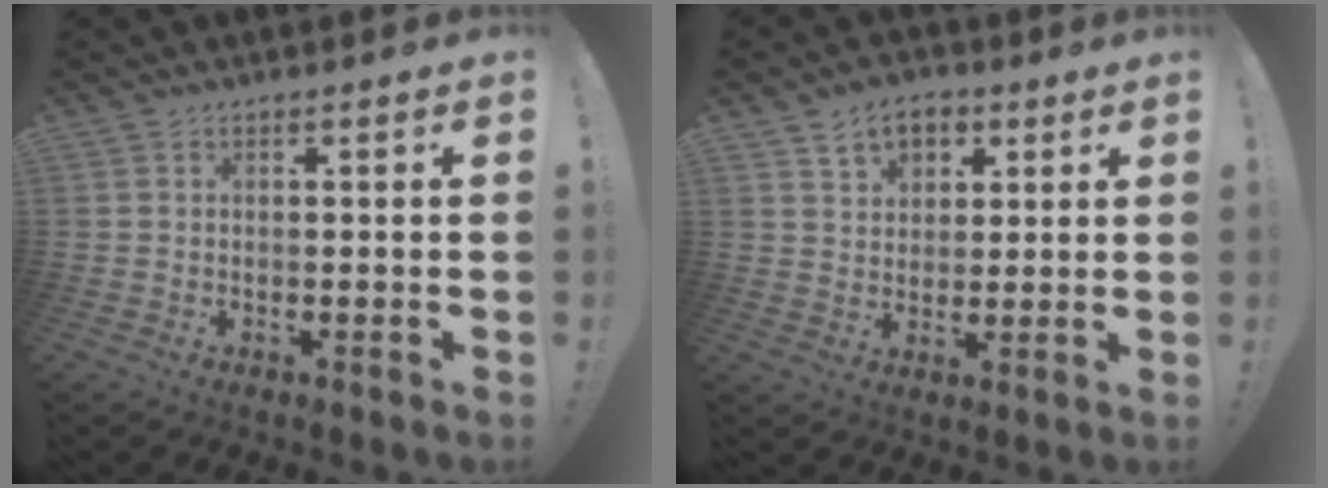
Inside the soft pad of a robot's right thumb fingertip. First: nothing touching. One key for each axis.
{"total": 8.1, "fx": 4.4, "fy": 5.9, "fz": 3.4, "tx": -0.043, "ty": -0.020, "tz": 0.083}